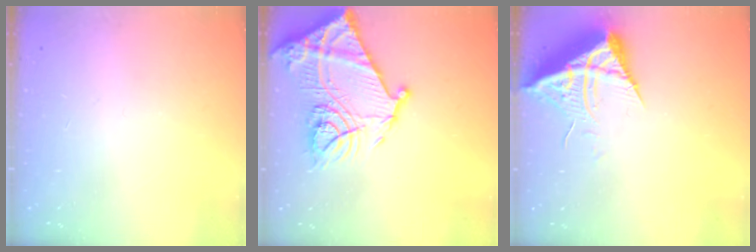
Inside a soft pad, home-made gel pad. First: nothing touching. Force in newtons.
{"total": 22.6, "press": 22.5, "slide": 2.0}
{"total": 13.1, "press": 13.1, "slide": 0.9}